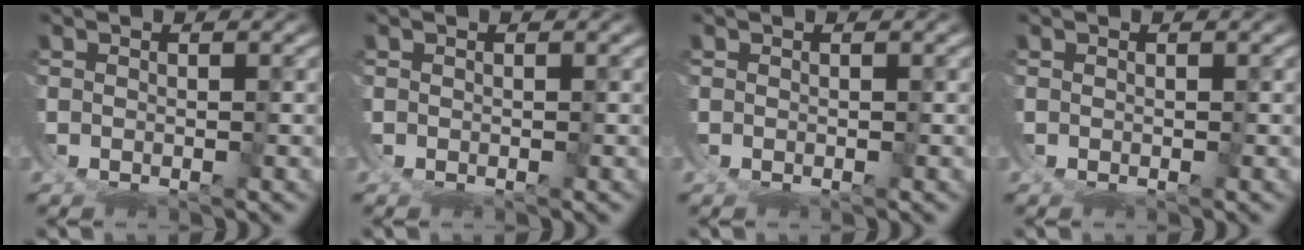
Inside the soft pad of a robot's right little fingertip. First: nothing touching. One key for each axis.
{"total": 0.0}
{"total": 0.0}
{"total": 0.0}